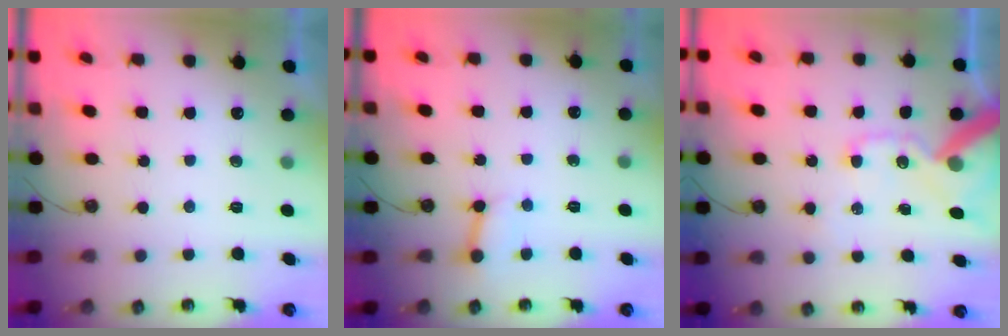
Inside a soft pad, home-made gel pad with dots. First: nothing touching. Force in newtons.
{"total": 2.6, "press": 2.6, "slide": 0.1}
{"total": 16.2, "press": 16.0, "slide": 2.3}